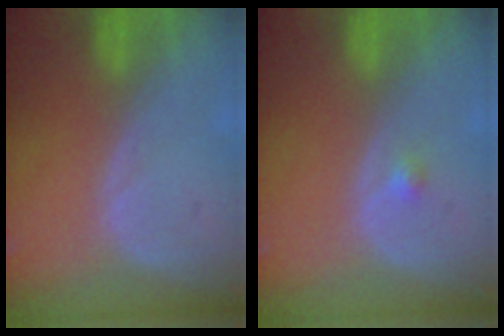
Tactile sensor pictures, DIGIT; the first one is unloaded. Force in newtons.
{"total": 1.1, "press": 0.9, "slide": 0.5}